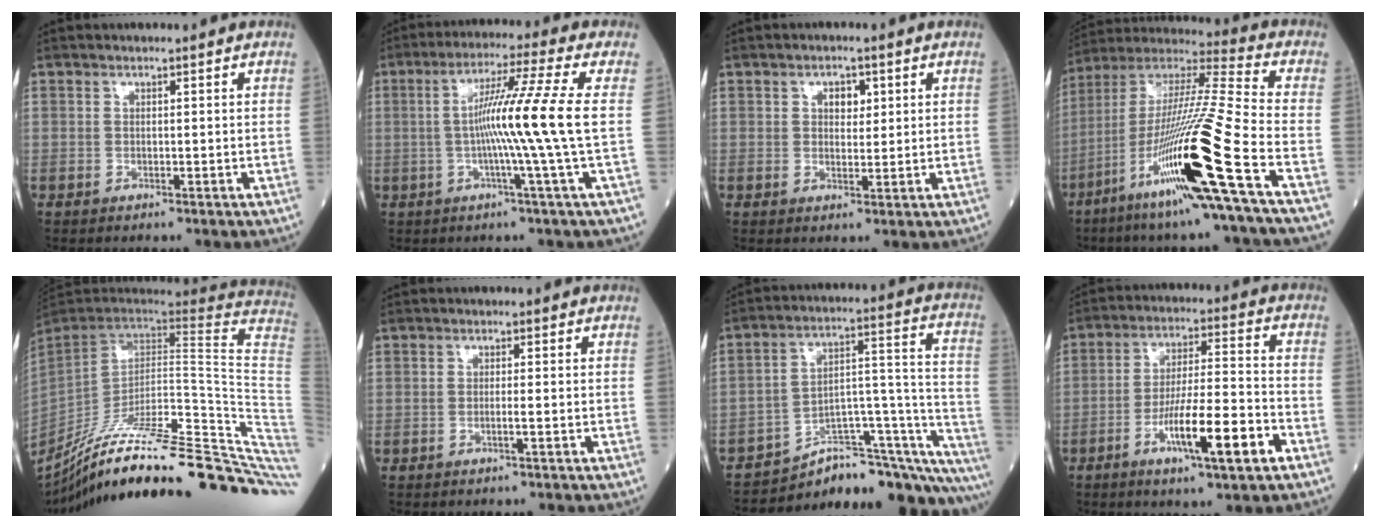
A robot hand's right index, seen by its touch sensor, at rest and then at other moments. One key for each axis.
{"total": 10.9, "fx": -0.6, "fy": -3.1, "fz": 10.4, "tx": -0.183, "ty": 0.001, "tz": -0.010}
{"total": 2.8, "fx": 1.1, "fy": 1.7, "fz": 1.9, "tx": -0.025, "ty": 0.004, "tz": 0.016}
{"total": 22.9, "fx": -9.9, "fy": -1.4, "fz": 20.6, "tx": -0.402, "ty": -0.042, "tz": -0.191}
{"total": 39.4, "fx": -30.6, "fy": 3.3, "fz": 24.5, "tx": -0.257, "ty": -0.056, "tz": -0.429}
{"total": 0.8, "fx": -0.4, "fy": -0.2, "fz": 0.7, "tx": -0.012, "ty": 0.001, "tz": -0.008}
{"total": 22.1, "fx": -19.8, "fy": 4.5, "fz": 8.8, "tx": -0.041, "ty": 0.064, "tz": -0.274}
{"total": 12.0, "fx": -5.5, "fy": 1.0, "fz": 10.7, "tx": -0.186, "ty": -0.004, "tz": -0.093}